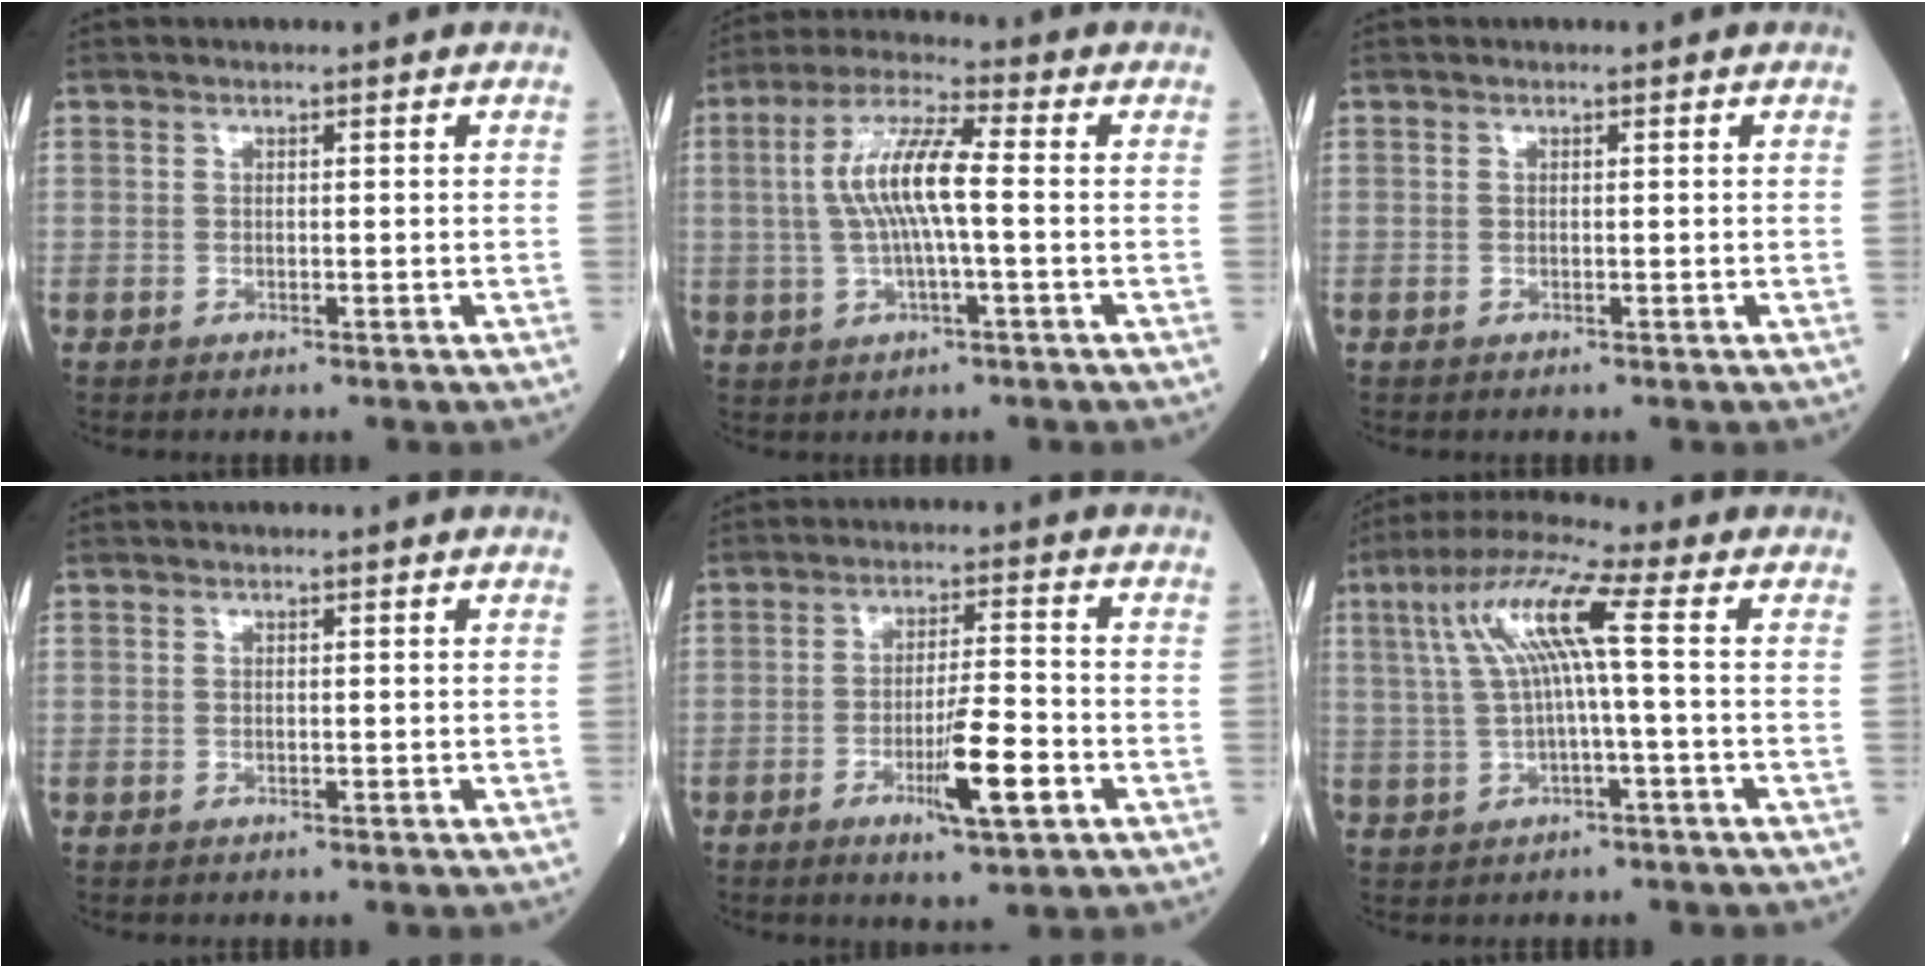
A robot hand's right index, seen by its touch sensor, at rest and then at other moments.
{"total": 9.3, "force": [0.2, 1.3, 9.2], "torque": [-0.184, 0.016, -0.002]}
{"total": 0.0}
{"total": 0.0}
{"total": 8.2, "force": [-3.3, 0.8, 7.5], "torque": [-0.127, -0.008, -0.054]}
{"total": 9.4, "force": [1.6, 0.1, 9.3], "torque": [-0.185, 0.032, 0.030]}